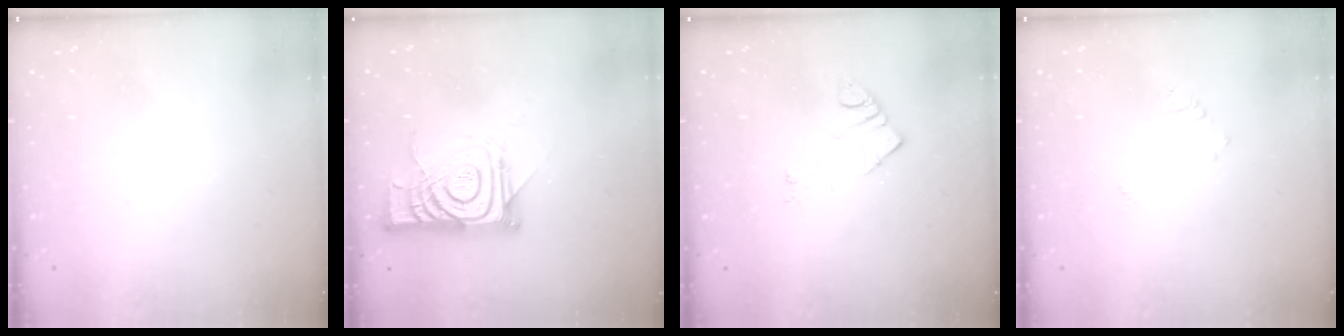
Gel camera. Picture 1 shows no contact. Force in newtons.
{"total": 14.0, "press": 14.0, "slide": 1.4}
{"total": 3.8, "press": 3.8, "slide": 0.5}
{"total": 4.7, "press": 4.7, "slide": 0.6}